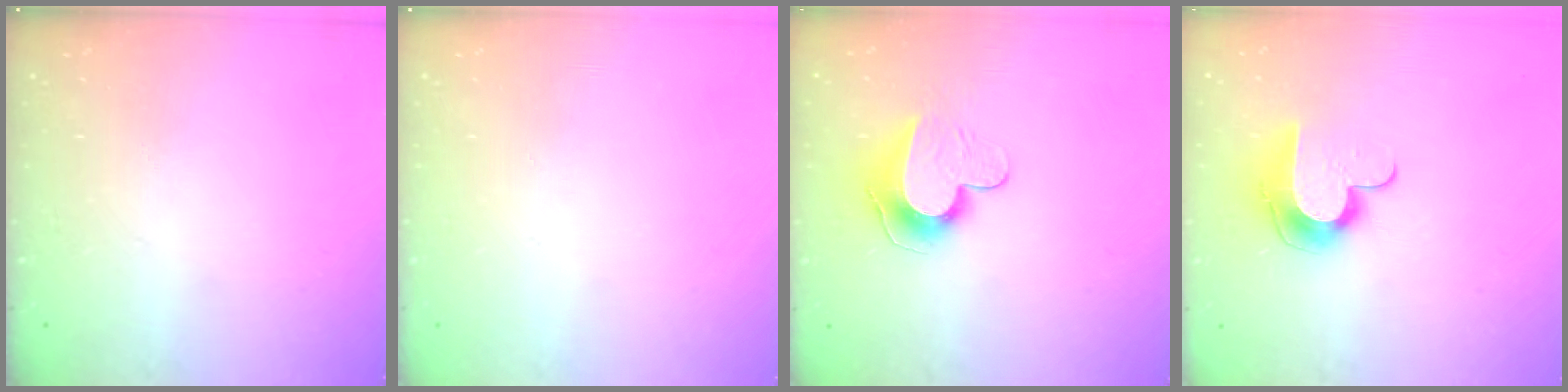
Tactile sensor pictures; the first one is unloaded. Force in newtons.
{"total": 0.0}
{"total": 11.8, "press": 11.8, "slide": 0.6}
{"total": 10.3, "press": 10.3, "slide": 0.1}